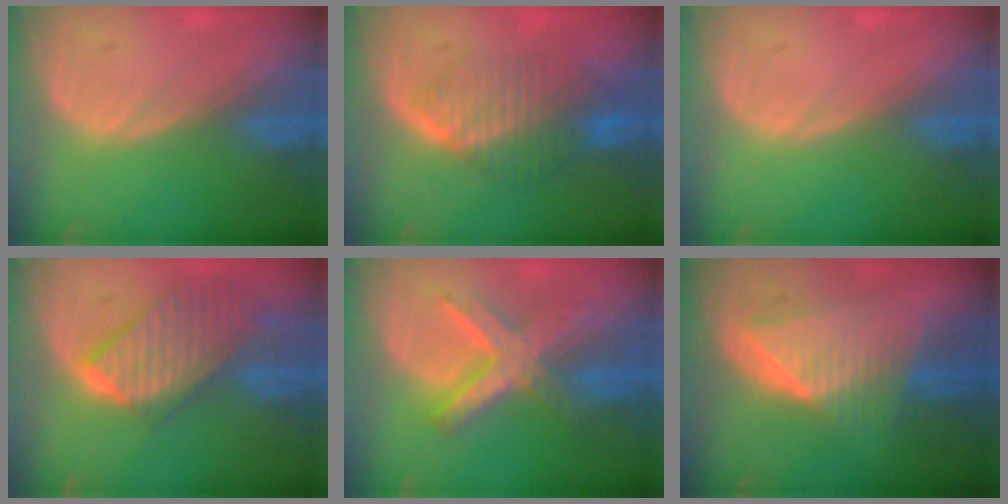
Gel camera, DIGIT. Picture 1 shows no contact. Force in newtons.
{"total": 8.2, "press": 7.2, "slide": 3.8}
{"total": 0.0}
{"total": 9.8, "press": 8.6, "slide": 4.7}
{"total": 7.6, "press": 7.6, "slide": 0.5}
{"total": 7.7, "press": 7.7, "slide": 0.3}